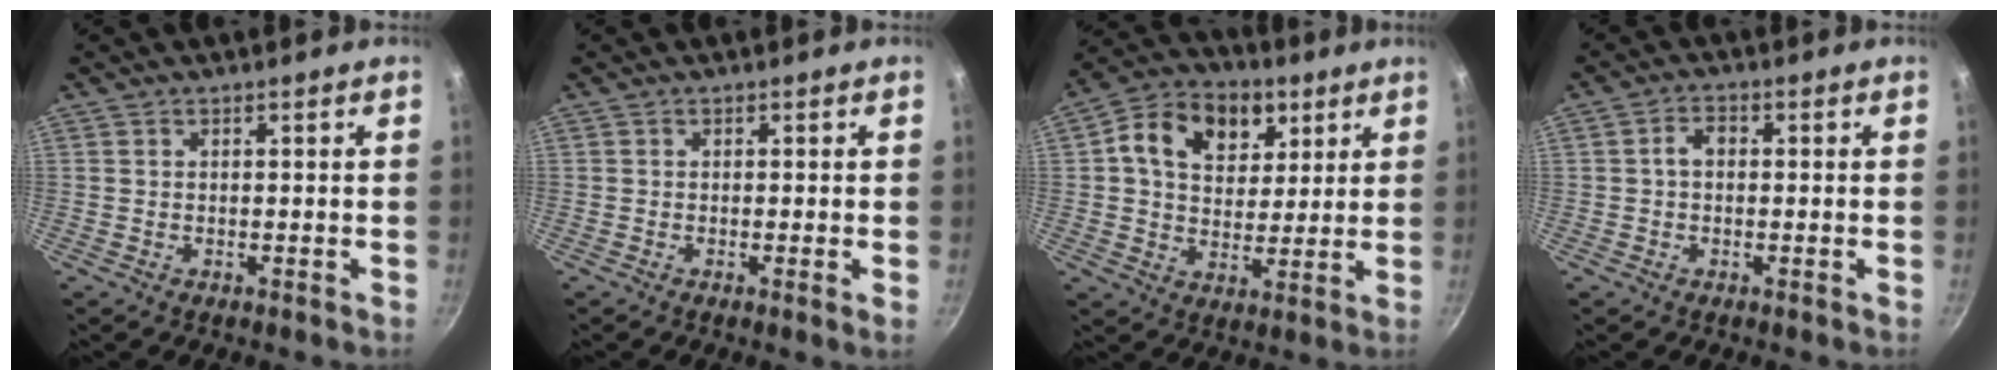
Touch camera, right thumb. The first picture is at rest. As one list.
[{"total": 1.0, "force": [-0.2, -0.1, 1.0], "torque": [-0.016, -0.005, -0.007]}, {"total": 14.5, "force": [5.4, 10.5, 8.4], "torque": [-0.114, -0.005, 0.076]}, {"total": 2.9, "force": [0.0, 2.1, 2.0], "torque": [-0.029, 0.010, -0.004]}]